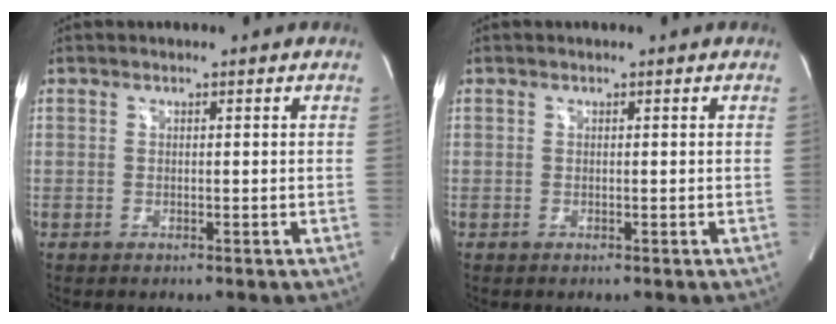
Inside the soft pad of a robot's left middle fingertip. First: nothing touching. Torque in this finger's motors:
{"motor_torque": [-0.12, 0.01, 0.00, -0.01]}